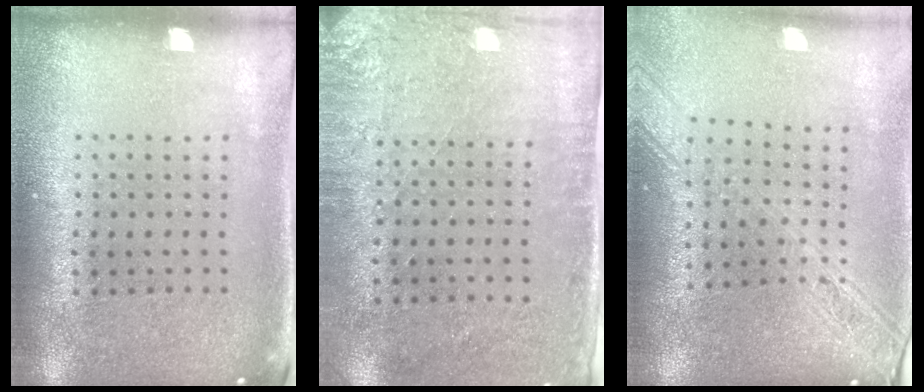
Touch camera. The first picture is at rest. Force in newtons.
{"total": 2.7, "press": 2.3, "slide": 1.5}
{"total": 2.1, "press": 1.8, "slide": 1.1}